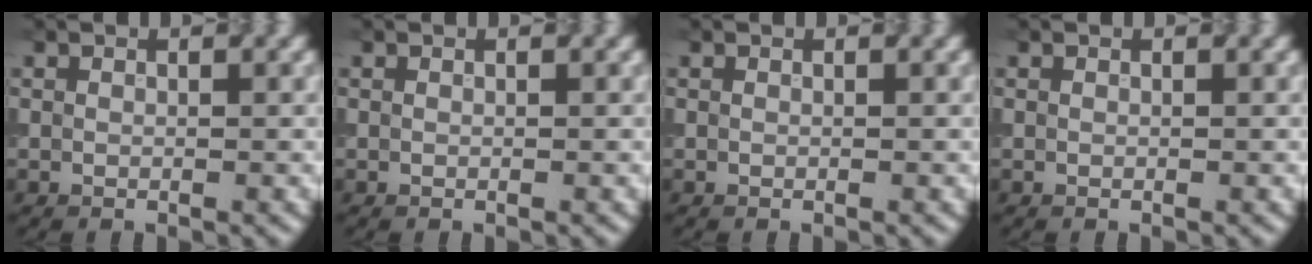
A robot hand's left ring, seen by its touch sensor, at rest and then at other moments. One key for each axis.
{"total": 0.0}
{"total": 0.0}
{"total": 0.0}